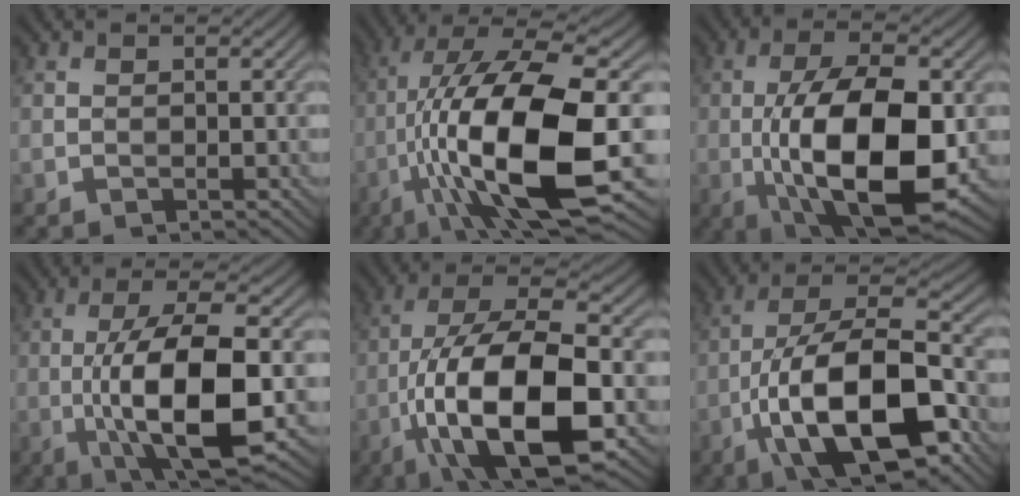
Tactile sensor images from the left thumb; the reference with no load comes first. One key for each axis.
{"total": 18.2, "fx": -4.5, "fy": 6.4, "fz": 16.5, "tx": -0.330, "ty": -0.004, "tz": -0.067}
{"total": 15.0, "fx": -2.8, "fy": 6.4, "fz": 13.3, "tx": -0.231, "ty": -0.003, "tz": -0.052}
{"total": 13.1, "fx": -2.6, "fy": 4.2, "fz": 12.2, "tx": -0.220, "ty": -0.003, "tz": -0.047}
{"total": 17.3, "fx": -5.9, "fy": 7.1, "fz": 14.7, "tx": -0.284, "ty": -0.007, "tz": -0.101}
{"total": 15.9, "fx": -6.1, "fy": 6.5, "fz": 13.2, "tx": -0.238, "ty": -0.001, "tz": -0.114}